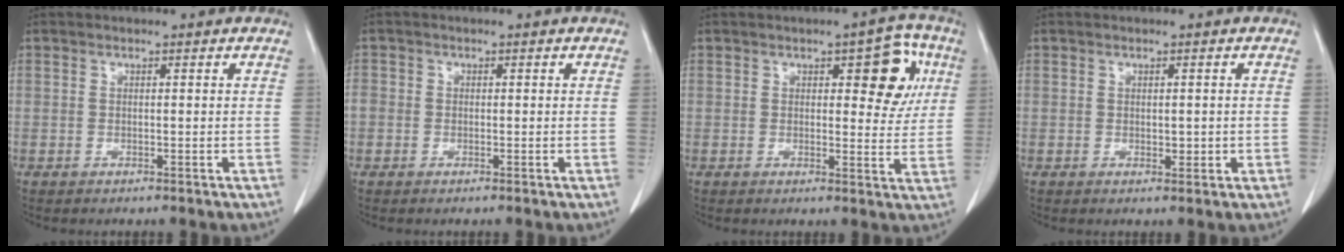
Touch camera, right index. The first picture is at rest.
{"total": 2.2, "force": [-0.3, 2.0, 0.8], "torque": [-0.017, 0.012, -0.005]}
{"total": 8.0, "force": [2.8, 3.1, 6.8], "torque": [-0.071, 0.013, 0.031]}
{"total": 1.5, "force": [-0.1, 0.8, 1.3], "torque": [-0.016, -0.002, 0.003]}